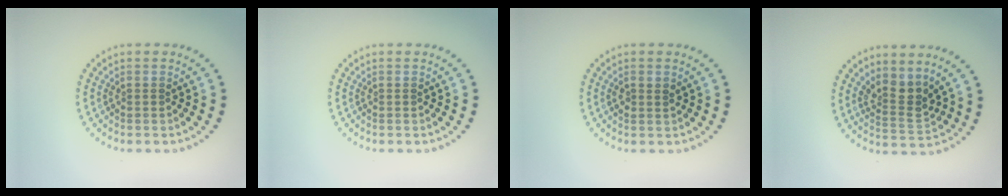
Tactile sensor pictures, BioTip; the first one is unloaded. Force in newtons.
{"total": 0.0}
{"total": 1.1, "press": 1.0, "slide": 0.4}
{"total": 2.8, "press": 2.1, "slide": 1.9}